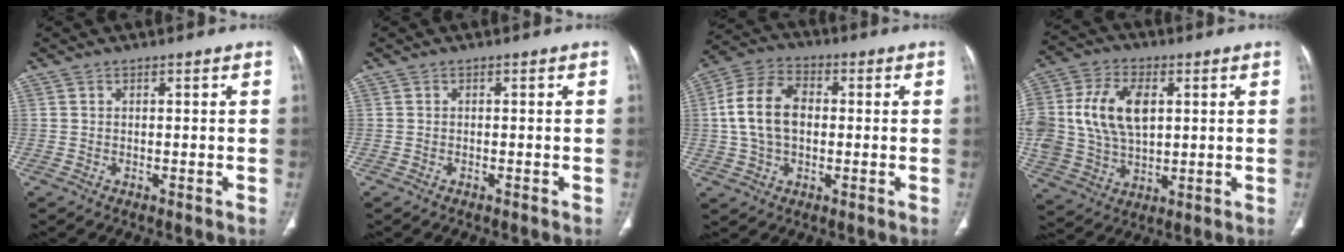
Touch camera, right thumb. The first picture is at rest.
{"total": 0.0}
{"total": 12.2, "force": [0.6, 8.2, 9.1], "torque": [-0.172, 0.025, 0.006]}
{"total": 18.2, "force": [3.3, 12.0, 13.2], "torque": [-0.277, 0.000, 0.068]}